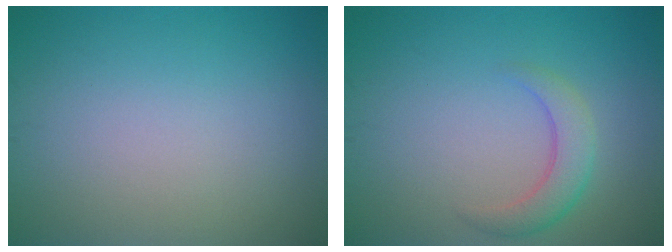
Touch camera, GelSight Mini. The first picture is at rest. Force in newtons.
{"total": 2.8, "press": 2.8, "slide": 0.1}